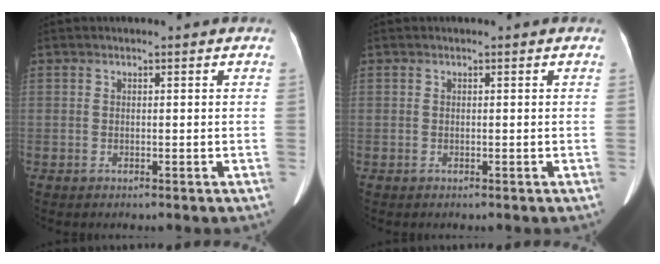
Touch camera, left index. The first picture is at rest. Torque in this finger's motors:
{"motor_torque": [-0.01, 0.03, 0.00, 0.00]}